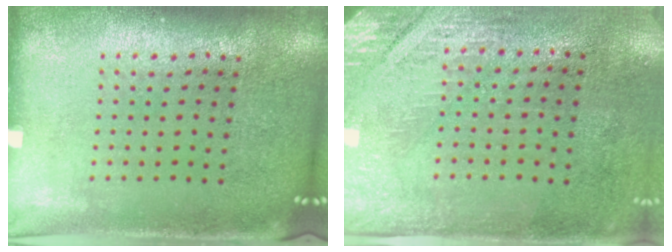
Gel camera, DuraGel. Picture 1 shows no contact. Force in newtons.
{"total": 2.8, "press": 2.4, "slide": 1.4}